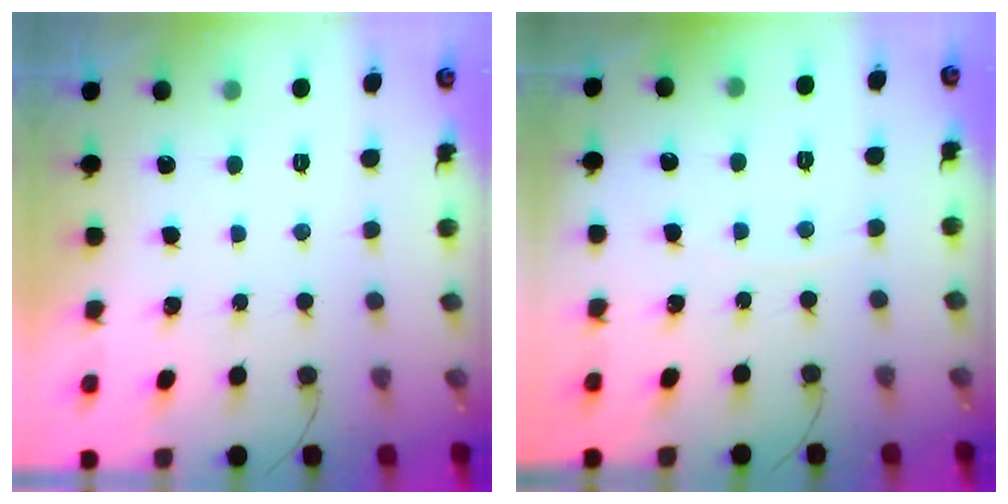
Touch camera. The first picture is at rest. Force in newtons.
{"total": 2.3, "press": 2.3, "slide": 0.3}